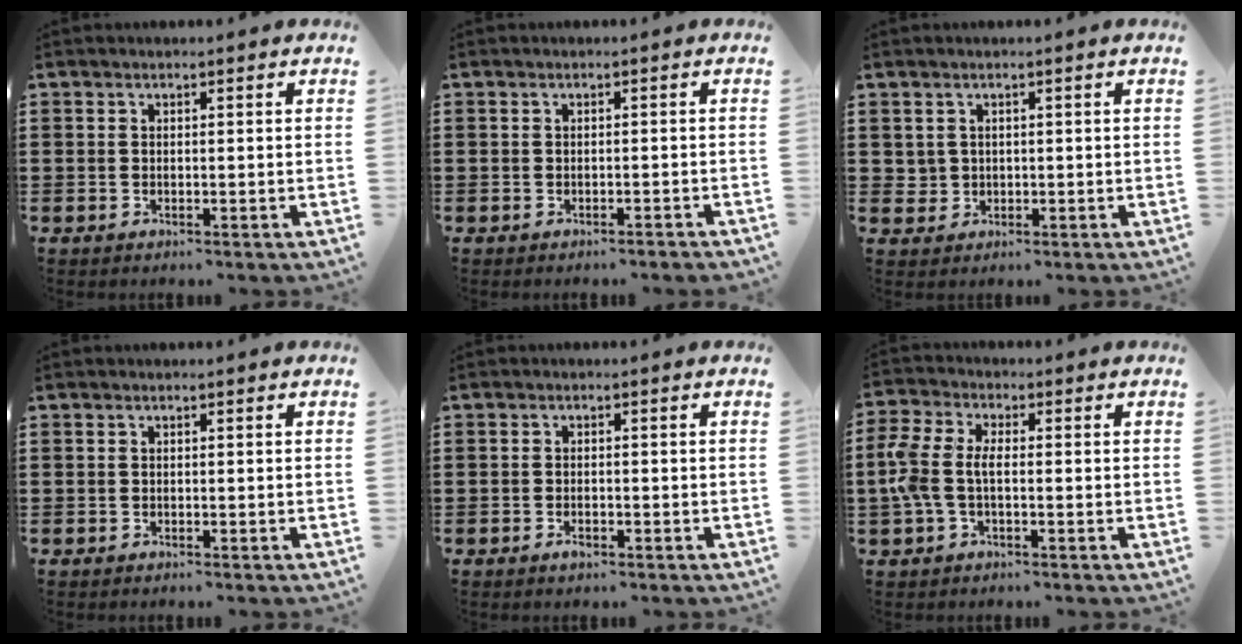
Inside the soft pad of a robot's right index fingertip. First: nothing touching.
{"total": 0.7, "force": [-0.7, -0.1, 0.2], "torque": [-0.006, -0.004, -0.012]}
{"total": 1.6, "force": [0.4, 1.5, 0.2], "torque": [-0.010, 0.008, 0.006]}
{"total": 0.0}
{"total": 1.3, "force": [-0.8, 0.5, 0.9], "torque": [-0.018, -0.003, -0.014]}
{"total": 5.2, "force": [-0.9, 2.8, 4.3], "torque": [-0.120, -0.006, -0.029]}